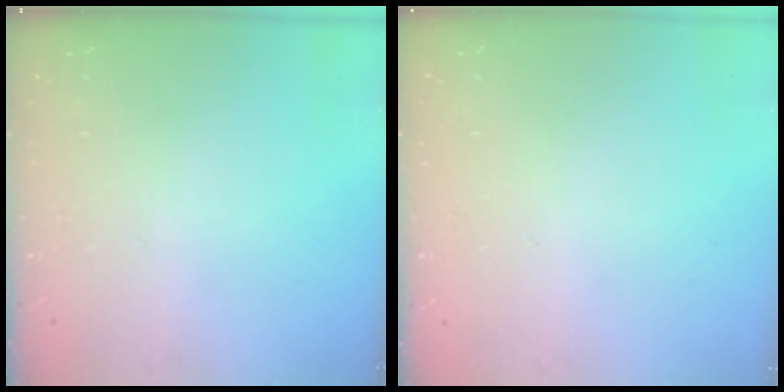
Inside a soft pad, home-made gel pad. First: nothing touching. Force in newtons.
{"total": 0.0}